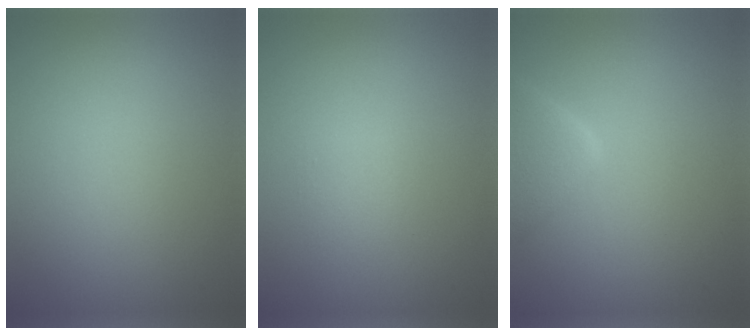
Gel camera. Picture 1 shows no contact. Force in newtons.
{"total": 0.8, "press": 0.8, "slide": 0.1}
{"total": 3.4, "press": 3.4, "slide": 0.4}